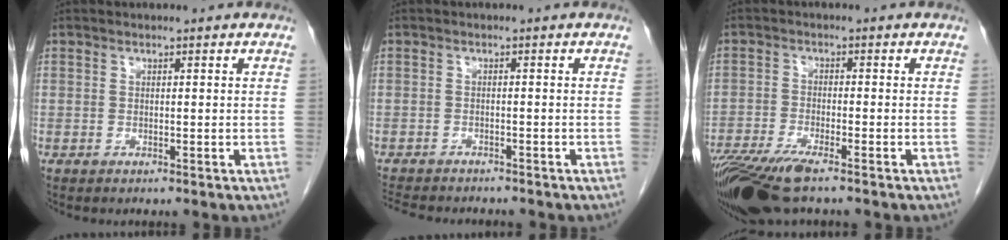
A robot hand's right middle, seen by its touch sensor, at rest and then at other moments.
{"total": 8.4, "force": [-7.6, 2.3, 2.9], "torque": [-0.051, -0.006, -0.108]}
{"total": 11.1, "force": [-8.2, 2.0, 7.2], "torque": [-0.133, -0.020, -0.143]}